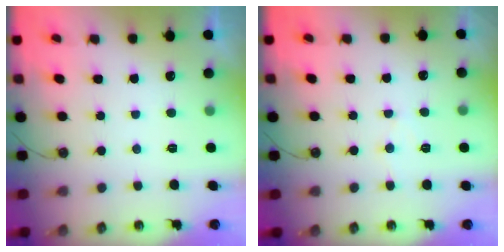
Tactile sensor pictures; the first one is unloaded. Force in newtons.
{"total": 5.4, "press": 5.4, "slide": 0.2}